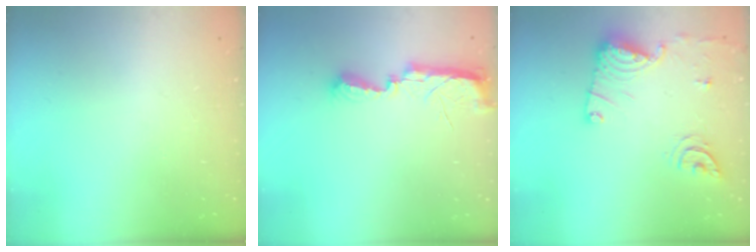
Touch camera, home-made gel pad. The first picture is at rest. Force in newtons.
{"total": 7.5, "press": 7.5, "slide": 0.5}
{"total": 14.2, "press": 14.2, "slide": 1.4}